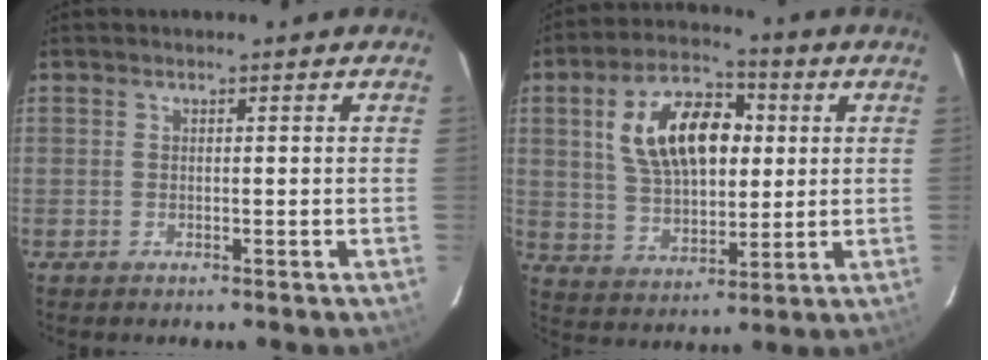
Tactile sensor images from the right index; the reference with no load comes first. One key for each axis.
{"total": 15.6, "fx": 3.7, "fy": 8.7, "fz": 12.4, "tx": -0.226, "ty": 0.024, "tz": 0.069}